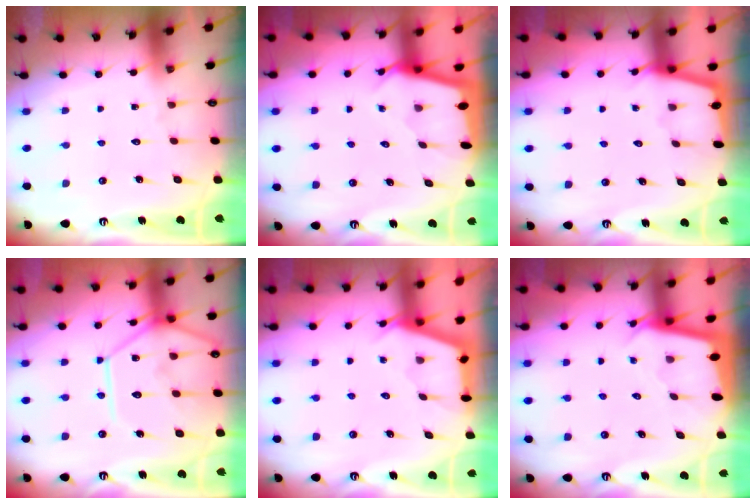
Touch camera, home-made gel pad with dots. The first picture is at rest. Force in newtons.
{"total": 2.2, "press": 2.2, "slide": 0.3}
{"total": 1.8, "press": 1.8, "slide": 0.3}
{"total": 15.7, "press": 15.6, "slide": 1.9}
{"total": 2.9, "press": 2.9, "slide": 0.3}
{"total": 1.8, "press": 1.8, "slide": 0.1}